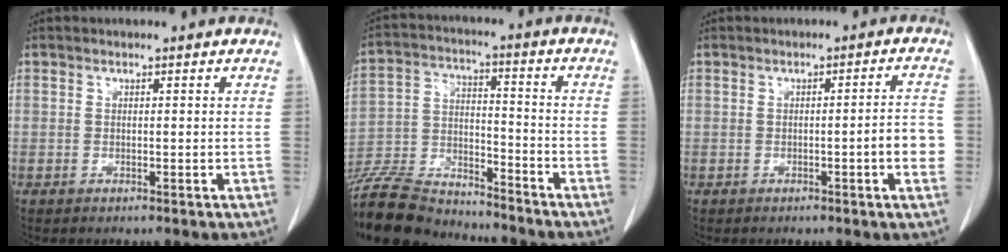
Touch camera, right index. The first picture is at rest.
{"total": 17.2, "force": [-16.0, 3.7, 5.0], "torque": [-0.104, 0.005, -0.275]}
{"total": 4.6, "force": [-1.1, 0.3, 4.5], "torque": [-0.053, 0.005, -0.015]}